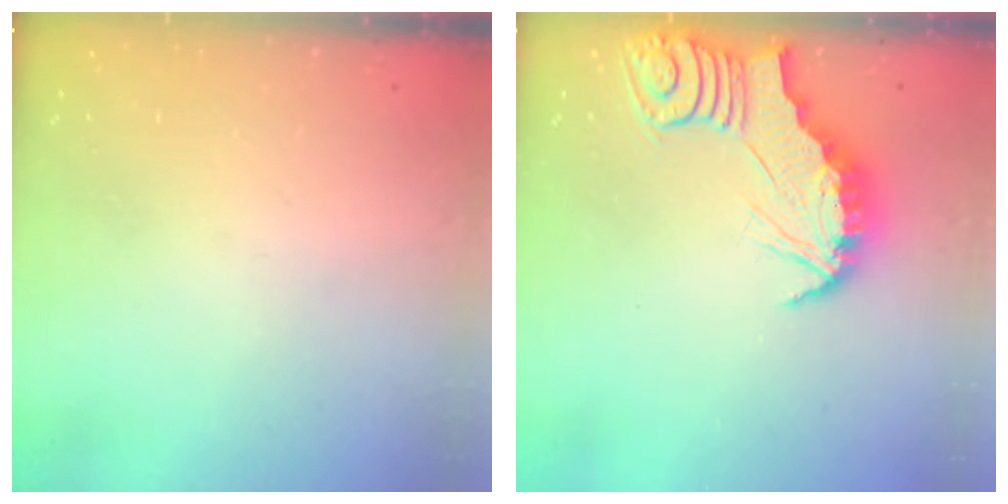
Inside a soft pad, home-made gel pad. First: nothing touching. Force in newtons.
{"total": 2.8, "press": 2.7, "slide": 0.3}